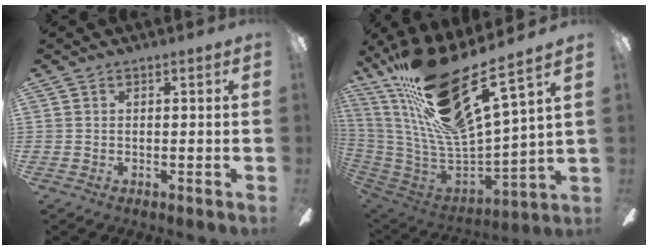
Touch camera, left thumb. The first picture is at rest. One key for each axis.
{"total": 26.2, "fx": 17.2, "fy": 6.4, "fz": 18.6, "tx": -0.346, "ty": -0.114, "tz": 0.287}